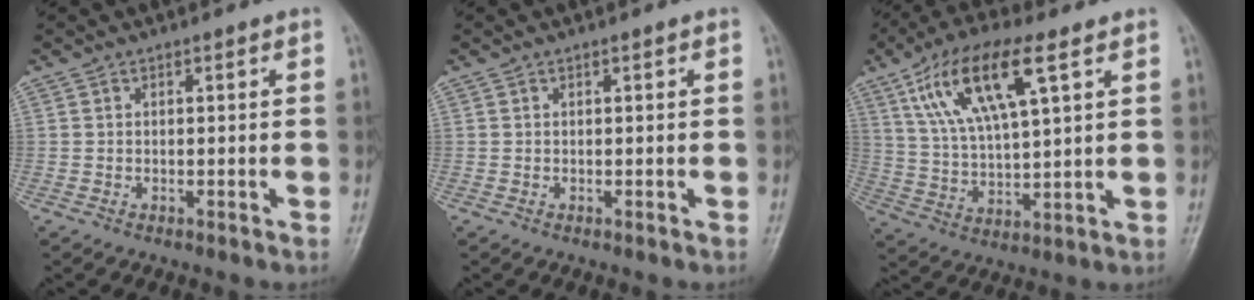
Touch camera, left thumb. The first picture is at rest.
{"total": 0.0}
{"total": 15.5, "force": [7.1, 5.1, 12.8], "torque": [-0.239, -0.008, 0.134]}